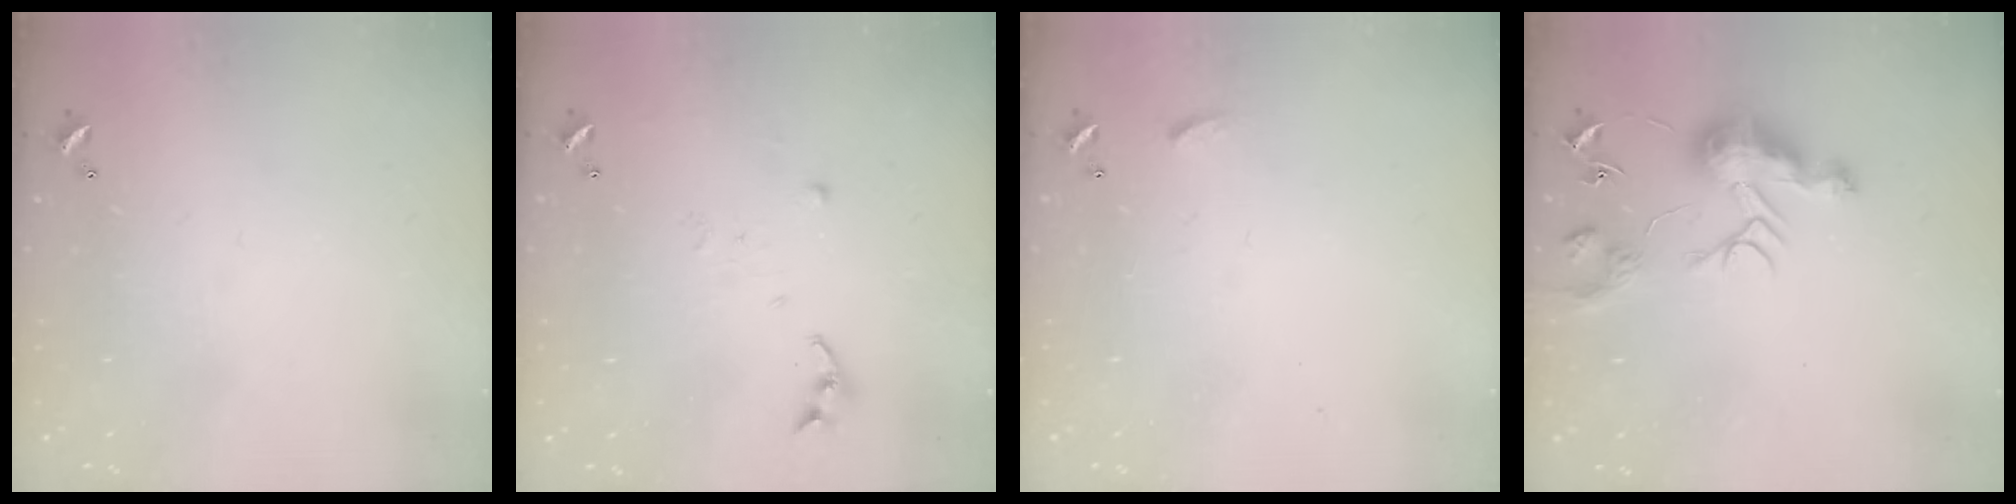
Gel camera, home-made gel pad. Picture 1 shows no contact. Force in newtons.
{"total": 4.9, "press": 4.8, "slide": 0.5}
{"total": 4.3, "press": 4.3, "slide": 0.5}
{"total": 10.0, "press": 10.0, "slide": 0.6}